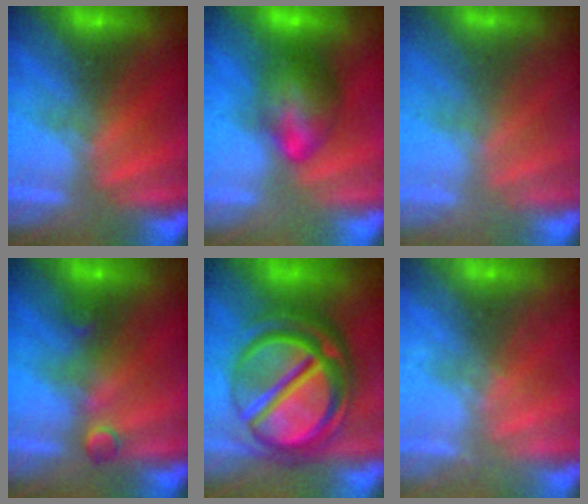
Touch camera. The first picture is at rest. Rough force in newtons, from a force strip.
{"total": 9.5}
{"total": 2.4}
{"total": 2.9}
{"total": 7.4}
{"total": 2.3}